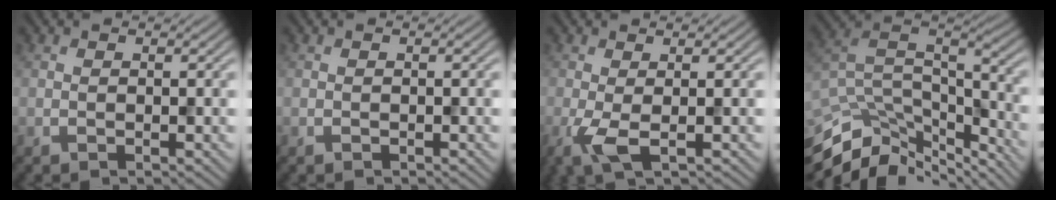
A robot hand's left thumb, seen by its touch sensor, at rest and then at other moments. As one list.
[{"total": 0.0}, {"total": 3.4, "force": [-0.9, 0.9, 3.1], "torque": [-0.079, -0.005, -0.022]}, {"total": 11.9, "force": [-9.1, 4.8, 6.0], "torque": [-0.157, -0.006, -0.150]}]